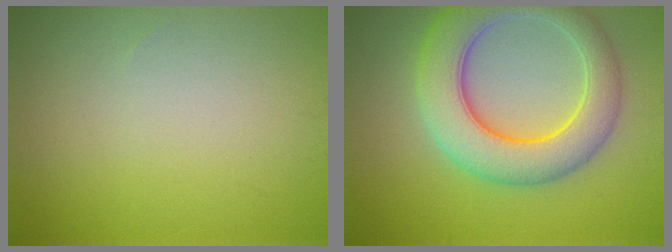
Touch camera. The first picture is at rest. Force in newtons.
{"total": 8.2, "press": 8.2, "slide": 0.2}